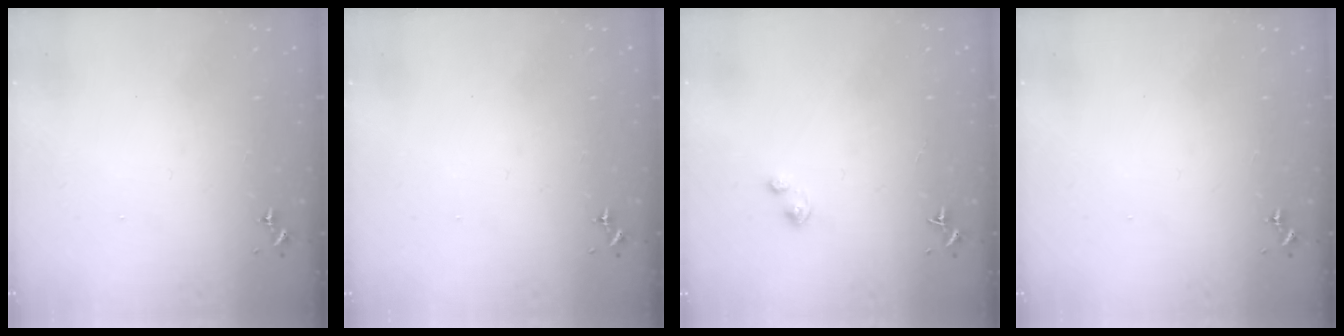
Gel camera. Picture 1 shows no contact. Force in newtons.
{"total": 0.0}
{"total": 1.5, "press": 1.5, "slide": 0.4}
{"total": 0.0}